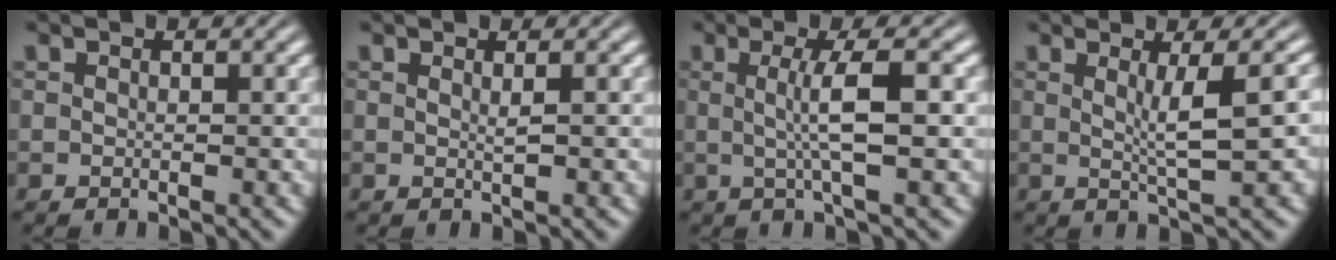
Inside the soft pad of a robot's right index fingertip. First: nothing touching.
{"total": 1.0, "force": [0.3, -0.8, 0.4], "torque": [-0.001, -0.004, 0.009]}
{"total": 3.8, "force": [0.4, -0.9, 3.6], "torque": [-0.058, 0.002, 0.011]}
{"total": 3.1, "force": [0.7, -1.4, 2.7], "torque": [-0.034, -0.007, 0.020]}